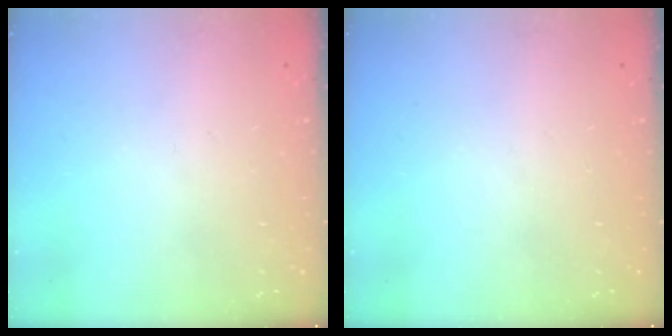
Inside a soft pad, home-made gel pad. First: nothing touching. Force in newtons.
{"total": 0.0}